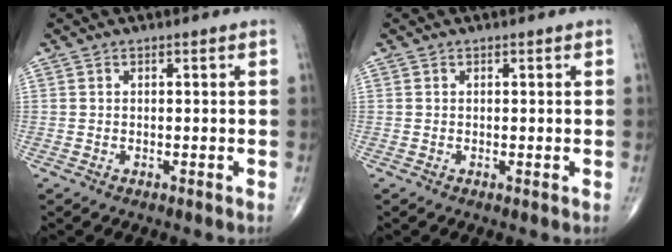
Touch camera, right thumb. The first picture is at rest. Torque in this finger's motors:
{"motor_torque": [0.21, 0.12, 0.12, 0.01, 0.05]}